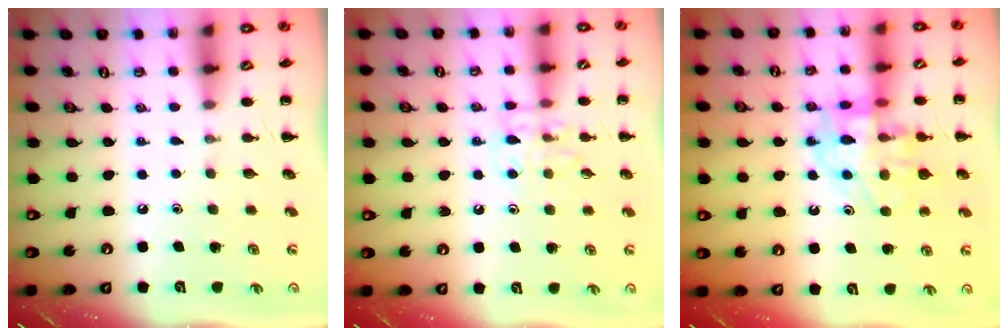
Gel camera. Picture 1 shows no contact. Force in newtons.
{"total": 9.1, "press": 9.1, "slide": 0.7}
{"total": 14.9, "press": 14.6, "slide": 2.8}